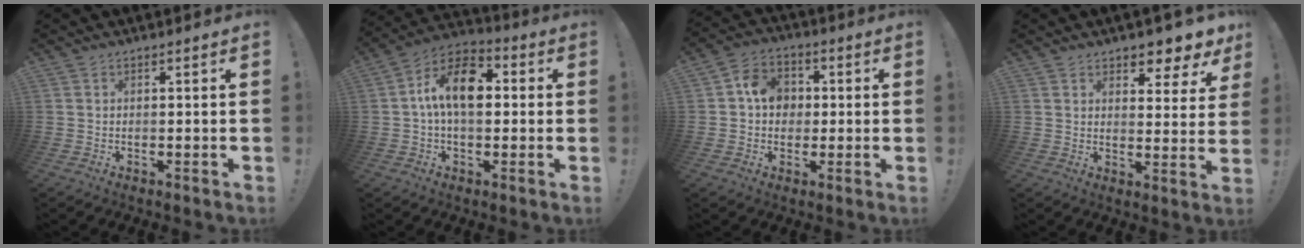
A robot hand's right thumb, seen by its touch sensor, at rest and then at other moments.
{"total": 13.9, "force": [2.1, 8.0, 11.1], "torque": [-0.191, 0.012, 0.037]}
{"total": 9.4, "force": [1.2, 8.0, 4.7], "torque": [-0.072, 0.013, 0.029]}
{"total": 6.2, "force": [5.4, 2.4, 1.9], "torque": [-0.022, -0.052, 0.097]}